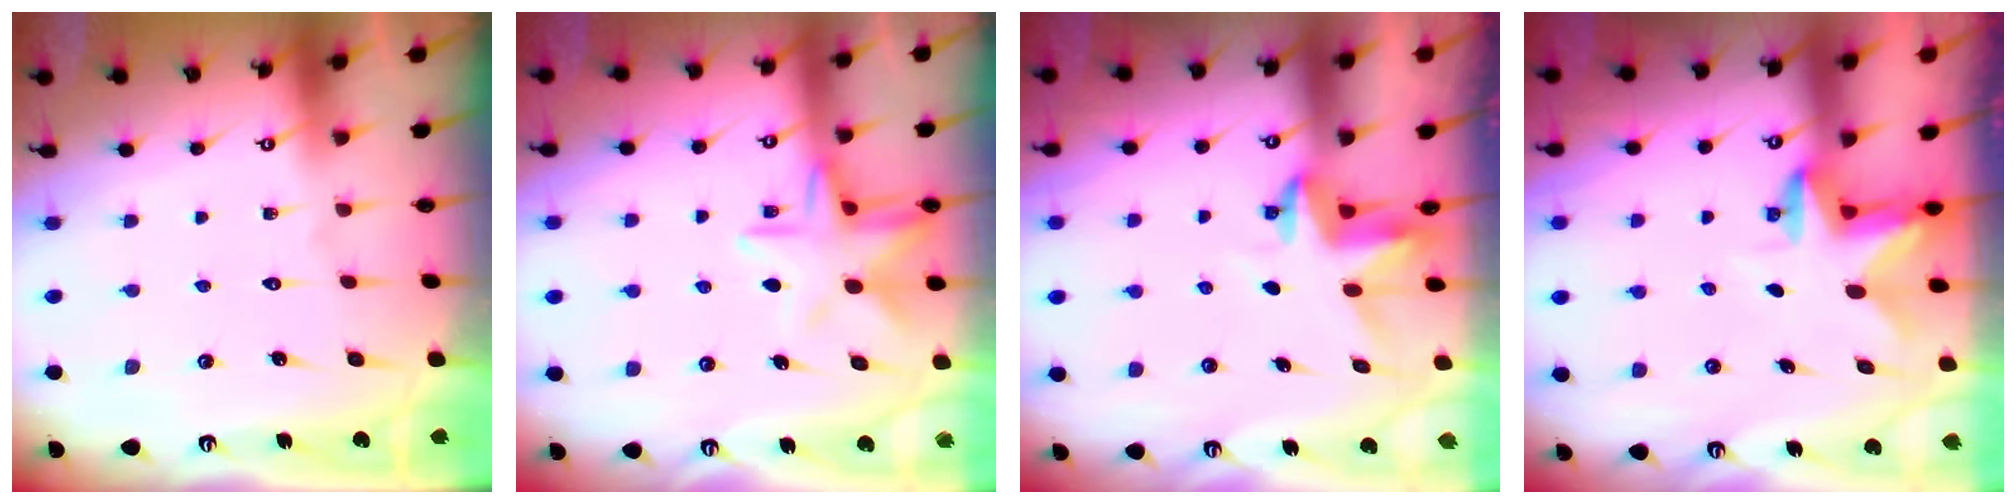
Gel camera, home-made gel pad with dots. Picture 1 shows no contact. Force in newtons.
{"total": 10.7, "press": 10.6, "slide": 0.9}
{"total": 3.8, "press": 3.8, "slide": 0.4}
{"total": 2.7, "press": 2.7, "slide": 0.5}